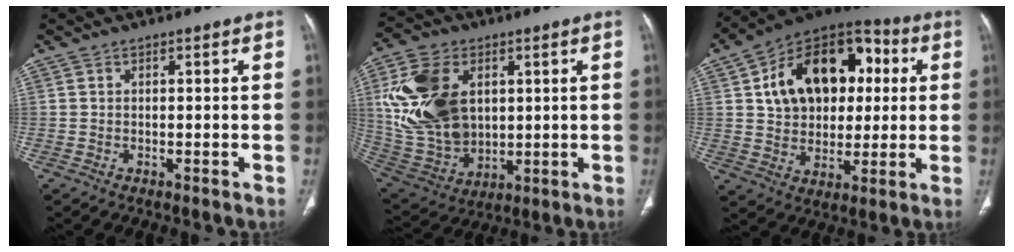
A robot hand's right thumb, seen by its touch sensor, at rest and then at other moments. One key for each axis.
{"total": 19.9, "fx": 4.4, "fy": 13.7, "fz": 13.7, "tx": -0.262, "ty": -0.011, "tz": 0.102}
{"total": 21.6, "fx": 4.7, "fy": 14.8, "fz": 15.0, "tx": -0.203, "ty": 0.022, "tz": 0.074}